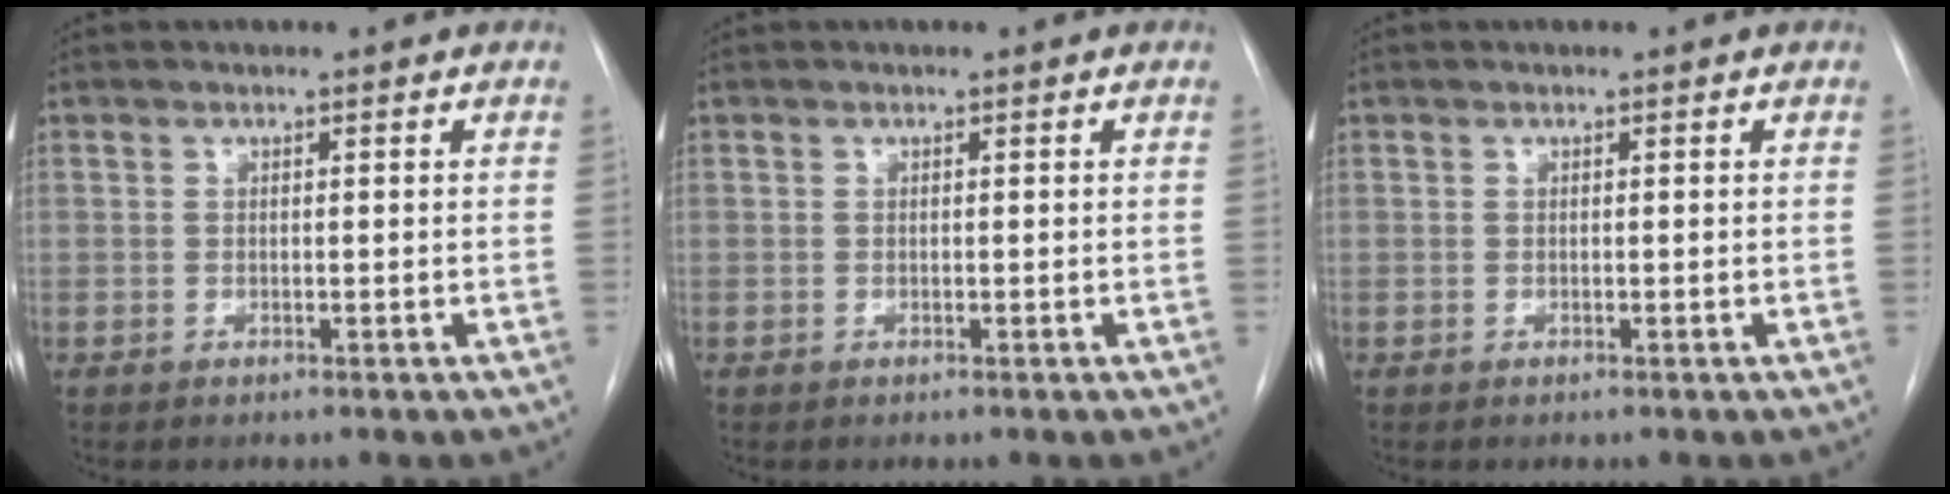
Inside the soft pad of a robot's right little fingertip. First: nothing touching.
{"total": 0.0}
{"total": 0.0}